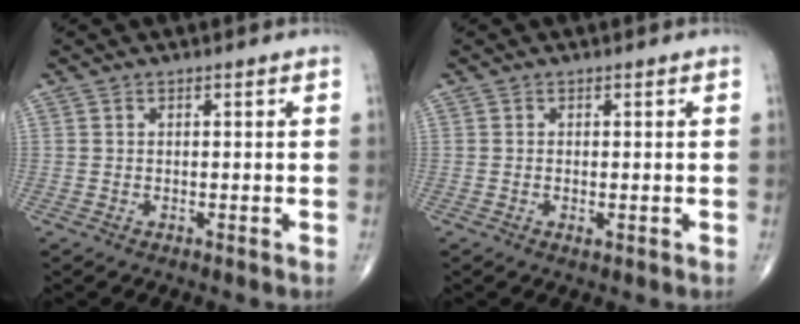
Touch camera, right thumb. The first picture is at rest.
{"total": 0.9, "force": [-0.2, 0.4, 0.8], "torque": [-0.018, -0.004, -0.004]}